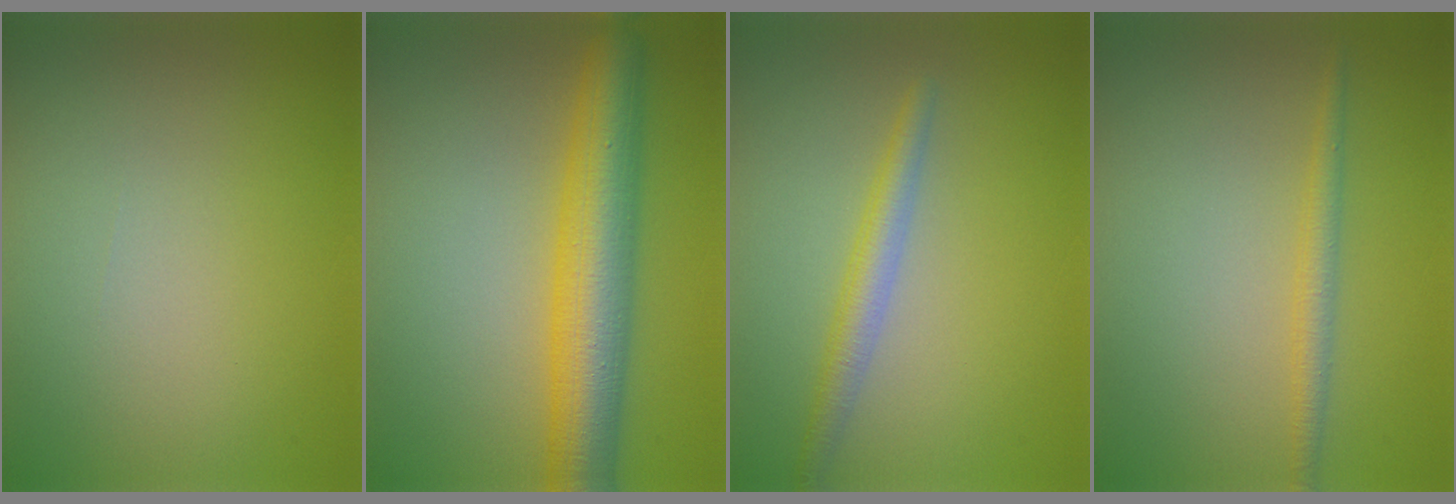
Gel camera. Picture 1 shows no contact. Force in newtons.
{"total": 8.1, "press": 8.1, "slide": 0.2}
{"total": 2.5, "press": 2.5, "slide": 0.0}
{"total": 1.8, "press": 1.8, "slide": 0.1}